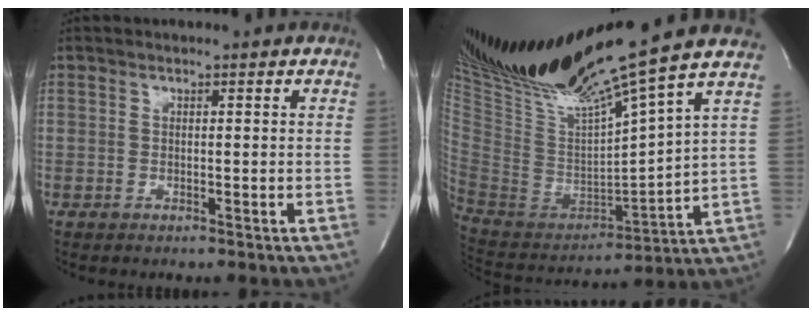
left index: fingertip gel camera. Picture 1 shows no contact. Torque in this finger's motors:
{"motor_torque": [0.10, -0.09, 0.14, 0.07]}